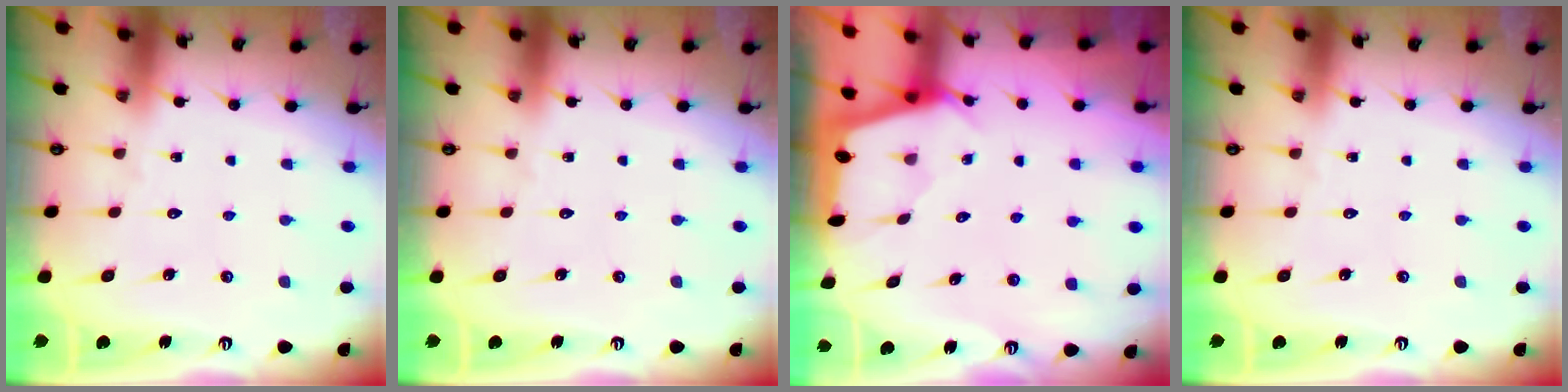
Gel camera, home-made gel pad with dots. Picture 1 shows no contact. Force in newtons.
{"total": 0.0}
{"total": 2.2, "press": 2.1, "slide": 0.3}
{"total": 0.0}